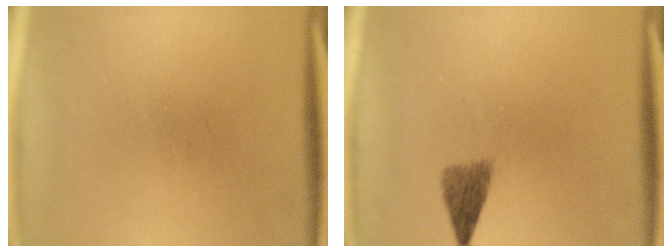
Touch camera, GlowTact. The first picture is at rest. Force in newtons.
{"total": 2.9}